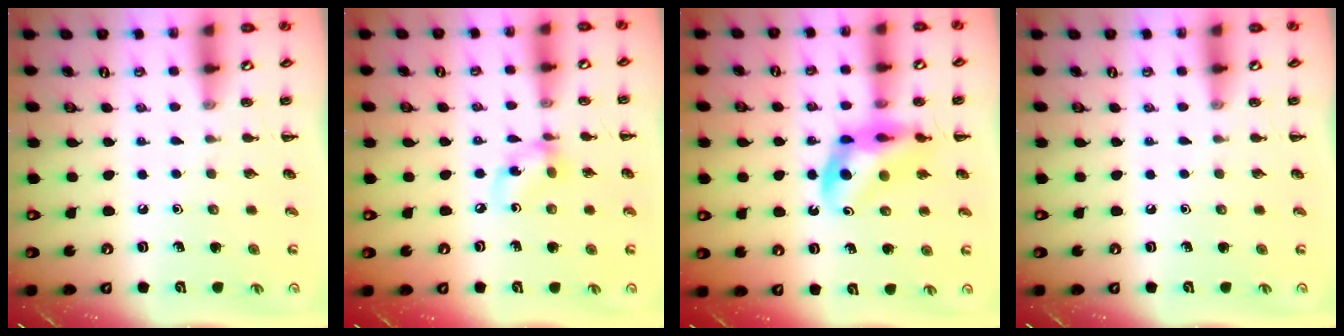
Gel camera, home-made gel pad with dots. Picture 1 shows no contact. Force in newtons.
{"total": 7.4, "press": 7.4, "slide": 0.9}
{"total": 11.2, "press": 10.7, "slide": 3.1}
{"total": 0.0}